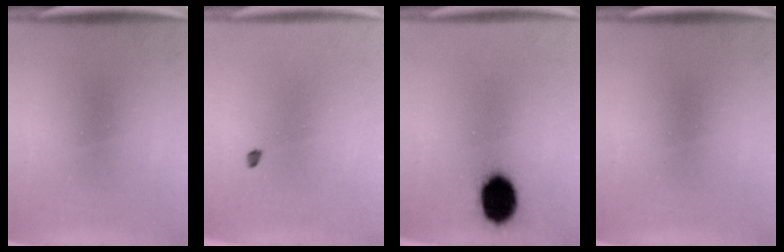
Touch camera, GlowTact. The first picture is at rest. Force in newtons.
{"total": 0.9}
{"total": 11.5}
{"total": 0.0}